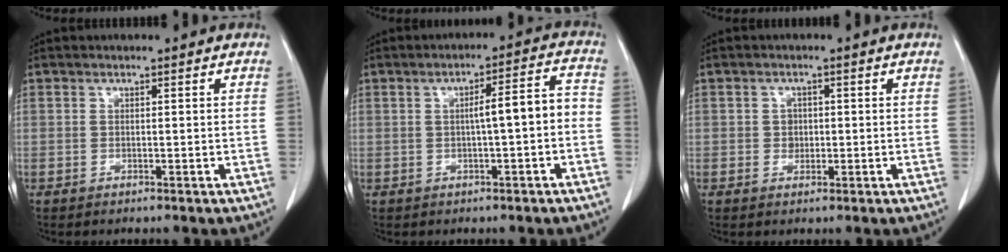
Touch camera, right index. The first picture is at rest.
{"total": 5.7, "force": [-0.6, 0.8, 5.6], "torque": [-0.081, 0.024, -0.006]}
{"total": 1.7, "force": [0.0, 1.6, 0.7], "torque": [-0.009, 0.003, 0.001]}